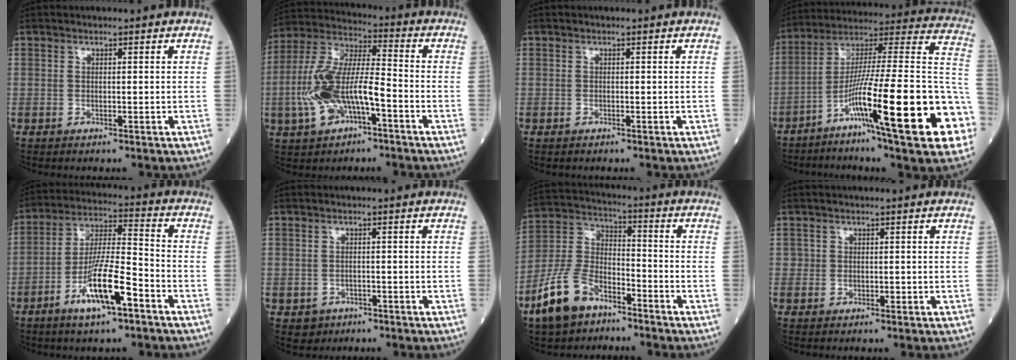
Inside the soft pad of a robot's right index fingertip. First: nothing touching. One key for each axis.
{"total": 13.4, "fx": -4.3, "fy": 4.5, "fz": 11.9, "tx": -0.256, "ty": 0.012, "tz": -0.078}
{"total": 0.0}
{"total": 27.8, "fx": -10.5, "fy": 1.5, "fz": 25.7, "tx": -0.331, "ty": -0.015, "tz": -0.174}
{"total": 11.9, "fx": -5.9, "fy": 1.7, "fz": 10.2, "tx": -0.194, "ty": -0.006, "tz": -0.109}
{"total": 2.5, "fx": -1.3, "fy": 2.2, "fz": 0.1, "tx": -0.001, "ty": 0.009, "tz": -0.016}
{"total": 11.6, "fx": -7.7, "fy": 5.9, "fz": 6.5, "tx": -0.158, "ty": 0.000, "tz": -0.154}
{"total": 1.0, "fx": -0.1, "fy": 0.9, "fz": 0.4, "tx": -0.005, "ty": 0.001, "tz": -0.002}